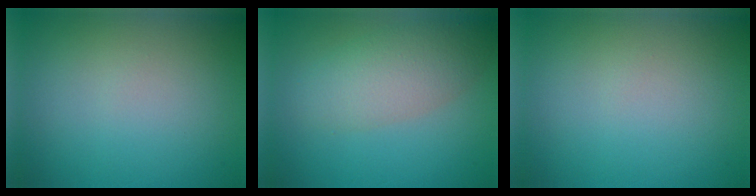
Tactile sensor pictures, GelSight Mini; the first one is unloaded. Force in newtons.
{"total": 4.4, "press": 4.4, "slide": 0.1}
{"total": 0.0}